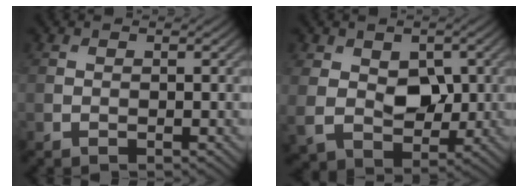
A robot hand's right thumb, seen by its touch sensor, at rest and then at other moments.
{"total": 6.7, "force": [0.9, 4.9, 4.4], "torque": [-0.096, -0.011, 0.017]}